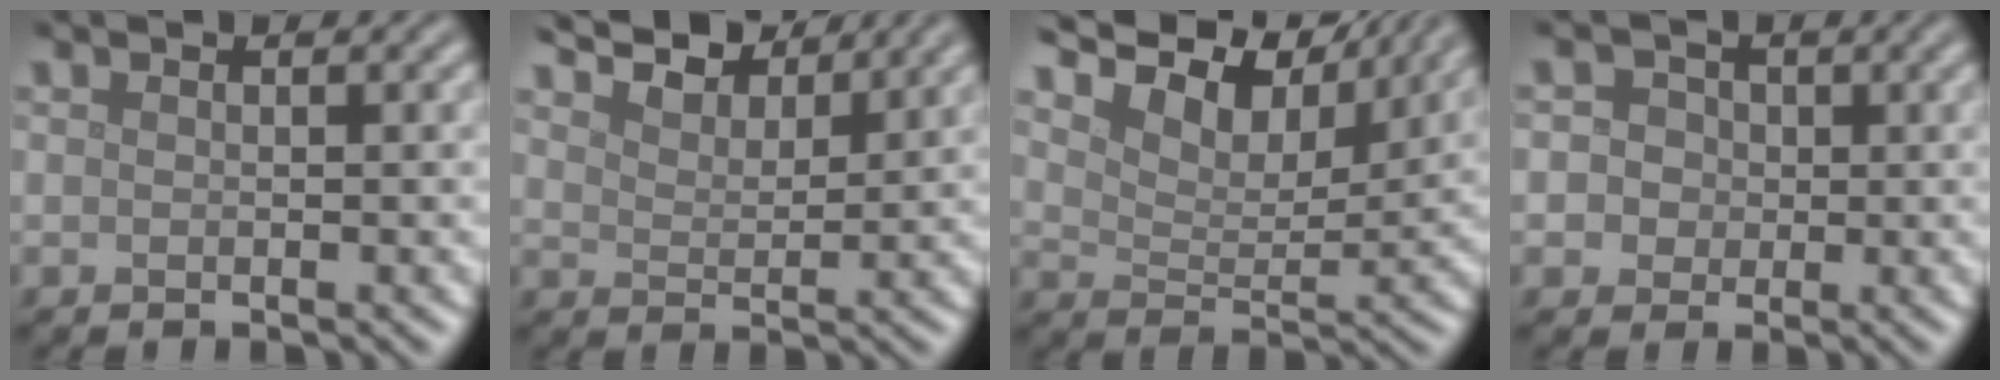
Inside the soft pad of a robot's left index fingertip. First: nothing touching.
{"total": 7.1, "force": [6.2, 2.1, 2.7], "torque": [-0.059, 0.009, 0.090]}
{"total": 9.7, "force": [8.1, 3.2, 4.3], "torque": [-0.092, 0.006, 0.106]}
{"total": 4.4, "force": [1.1, 3.9, 1.7], "torque": [-0.006, 0.030, -0.005]}